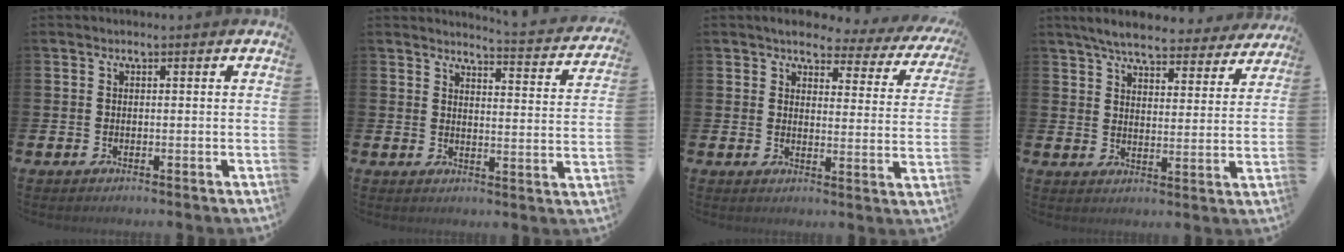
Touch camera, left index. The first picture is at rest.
{"total": 3.9, "force": [3.8, -0.2, 0.6], "torque": [-0.010, -0.038, 0.059]}
{"total": 3.8, "force": [3.3, 1.5, 0.9], "torque": [-0.024, -0.028, 0.049]}
{"total": 6.4, "force": [6.0, 1.0, 2.0], "torque": [-0.046, -0.034, 0.101]}